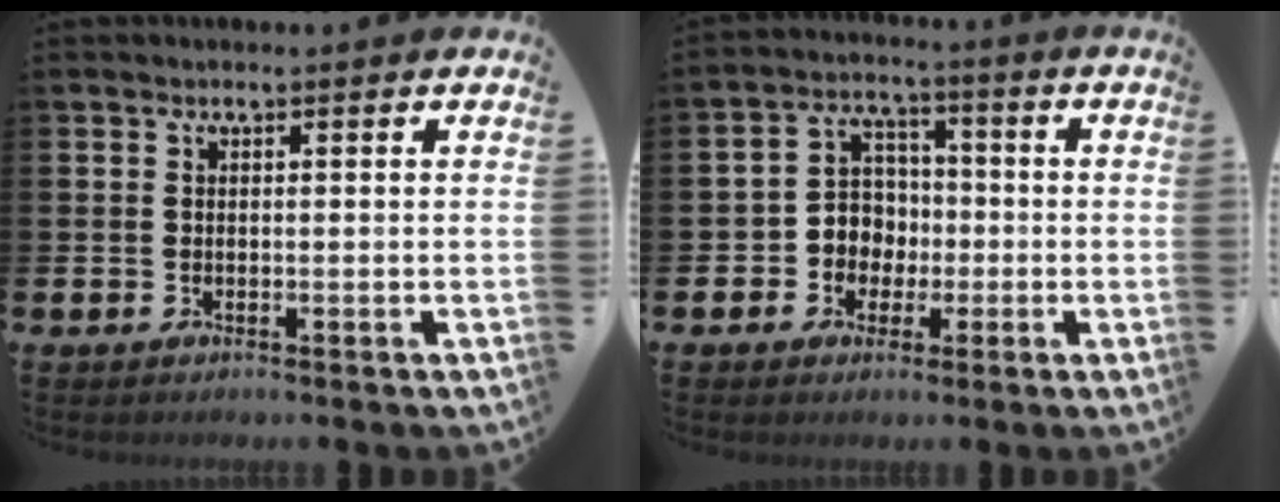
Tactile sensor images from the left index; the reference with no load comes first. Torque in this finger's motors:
{"motor_torque": [0.24, 0.03, 0.05, 0.00]}